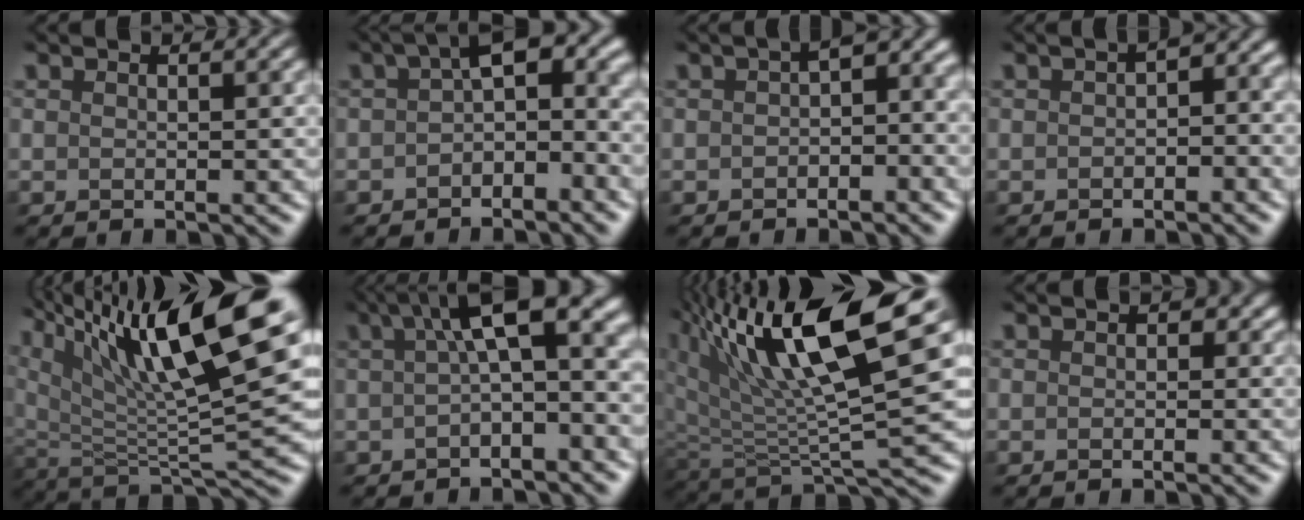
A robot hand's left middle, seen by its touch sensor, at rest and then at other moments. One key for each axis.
{"total": 6.1, "fx": -0.9, "fy": 3.3, "fz": 5.0, "tx": -0.057, "ty": 0.020, "tz": -0.028}
{"total": 4.4, "fx": -0.3, "fy": 2.4, "fz": 3.6, "tx": -0.035, "ty": 0.011, "tz": -0.010}
{"total": 3.5, "fx": -0.2, "fy": 2.0, "fz": 2.9, "tx": -0.020, "ty": 0.008, "tz": -0.005}
{"total": 13.8, "fx": 7.8, "fy": 3.5, "fz": 10.8, "tx": -0.185, "ty": 0.007, "tz": 0.151}
{"total": 8.1, "fx": 1.7, "fy": 2.8, "fz": 7.4, "tx": -0.095, "ty": 0.025, "tz": 0.019}
{"total": 11.3, "fx": 5.4, "fy": 3.5, "fz": 9.2, "tx": -0.161, "ty": -0.006, "tz": 0.106}
{"total": 1.1, "fx": 0.1, "fy": 0.9, "fz": 0.6, "tx": 0.002, "ty": 0.000, "tz": 0.001}